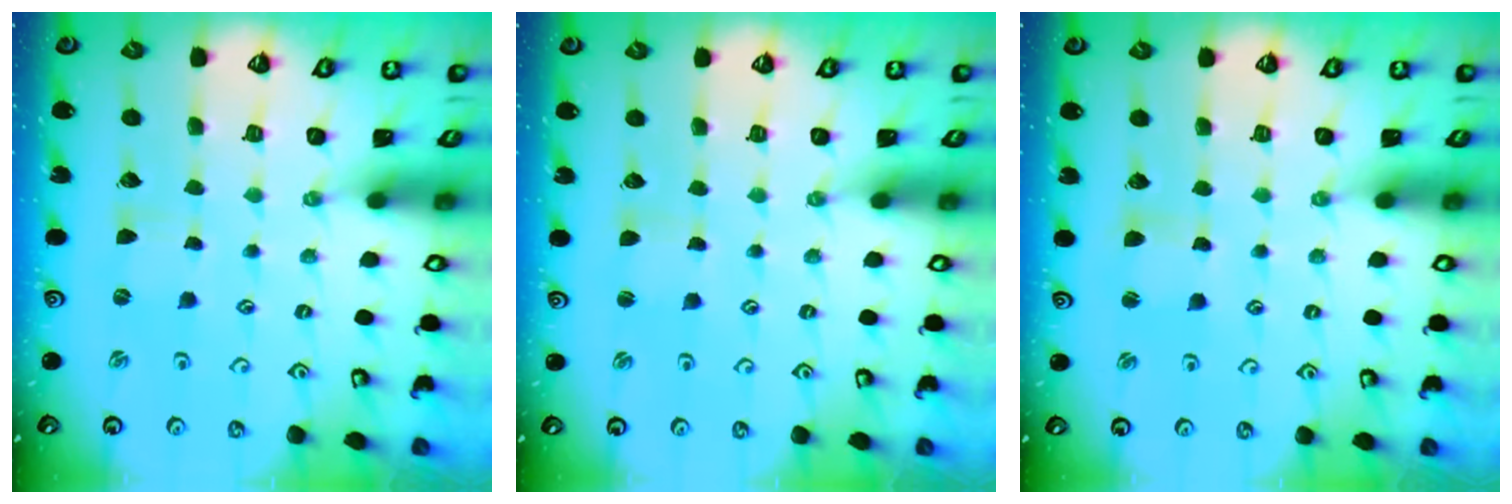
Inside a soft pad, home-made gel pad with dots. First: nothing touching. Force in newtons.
{"total": 1.1, "press": 1.1, "slide": 0.1}
{"total": 2.6, "press": 2.5, "slide": 0.3}